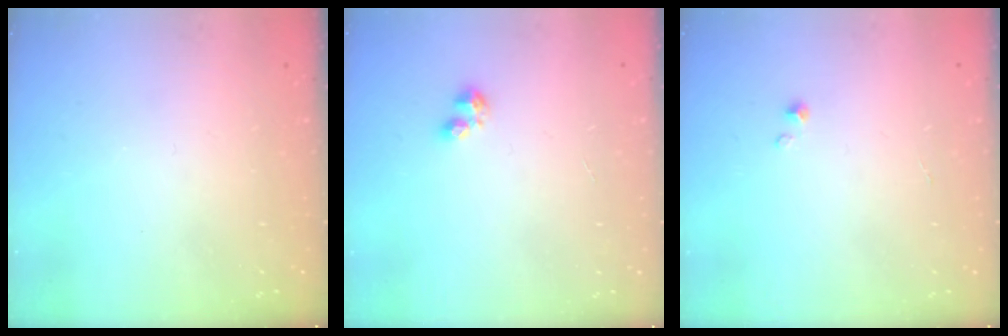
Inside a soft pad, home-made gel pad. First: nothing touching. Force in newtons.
{"total": 2.8, "press": 2.8, "slide": 0.5}
{"total": 0.0}